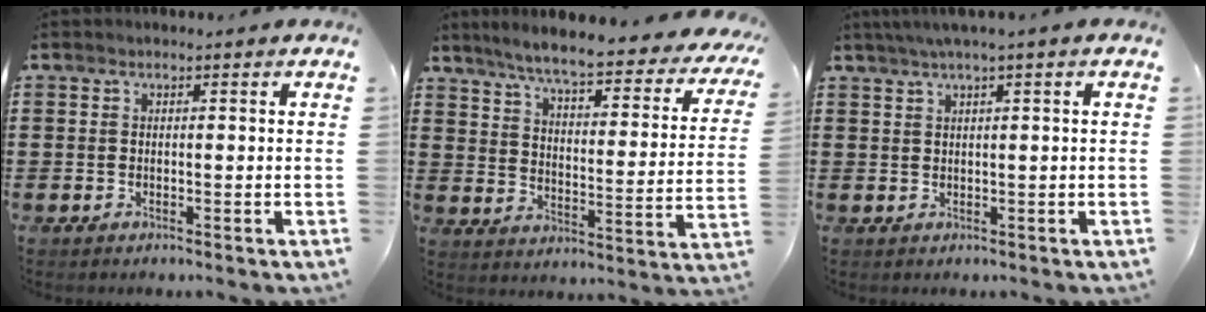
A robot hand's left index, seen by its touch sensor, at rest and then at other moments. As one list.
[{"total": 6.6, "force": [5.6, -0.2, 3.5], "torque": [-0.084, -0.045, 0.088]}, {"total": 1.5, "force": [0.4, -0.1, 1.5], "torque": [-0.026, -0.003, 0.008]}]